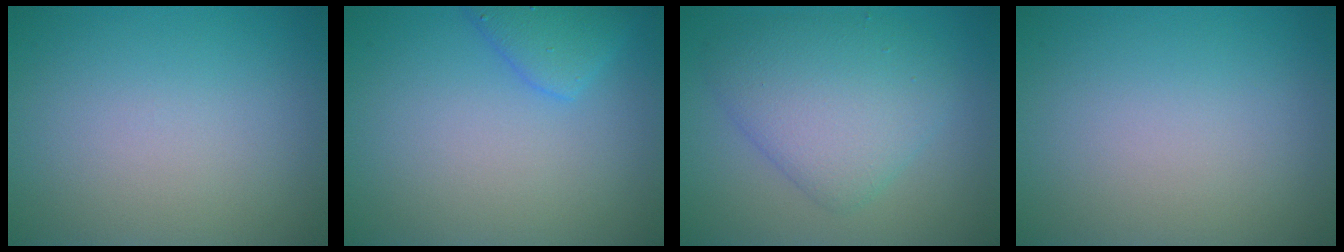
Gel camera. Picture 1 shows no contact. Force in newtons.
{"total": 2.6, "press": 2.6, "slide": 0.2}
{"total": 5.4, "press": 5.4, "slide": 0.2}
{"total": 0.0}